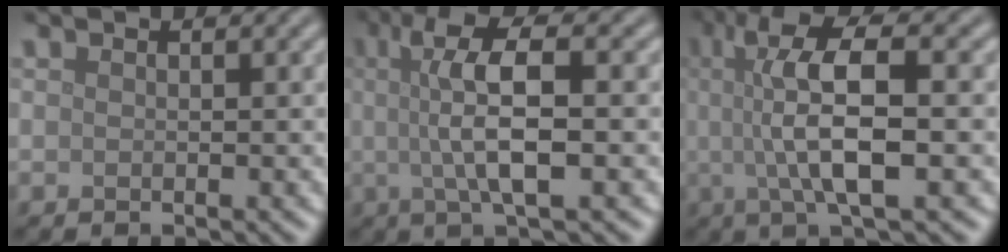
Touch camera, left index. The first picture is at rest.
{"total": 7.0, "force": [0.6, 2.0, 6.7], "torque": [-0.113, 0.007, 0.006]}
{"total": 8.8, "force": [0.6, 2.6, 8.4], "torque": [-0.140, 0.012, 0.007]}